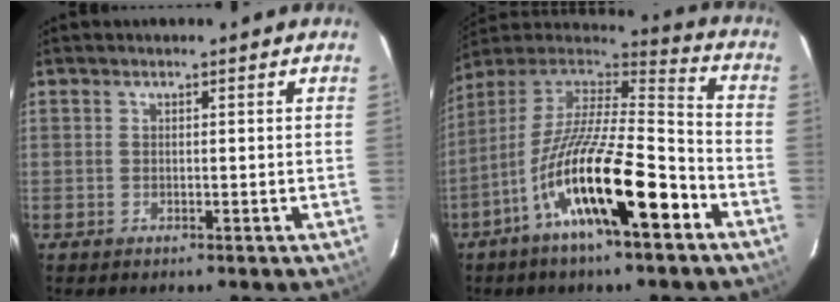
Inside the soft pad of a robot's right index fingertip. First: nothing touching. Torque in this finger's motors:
{"motor_torque": [1.24, -0.89, 1.05, 0.21]}